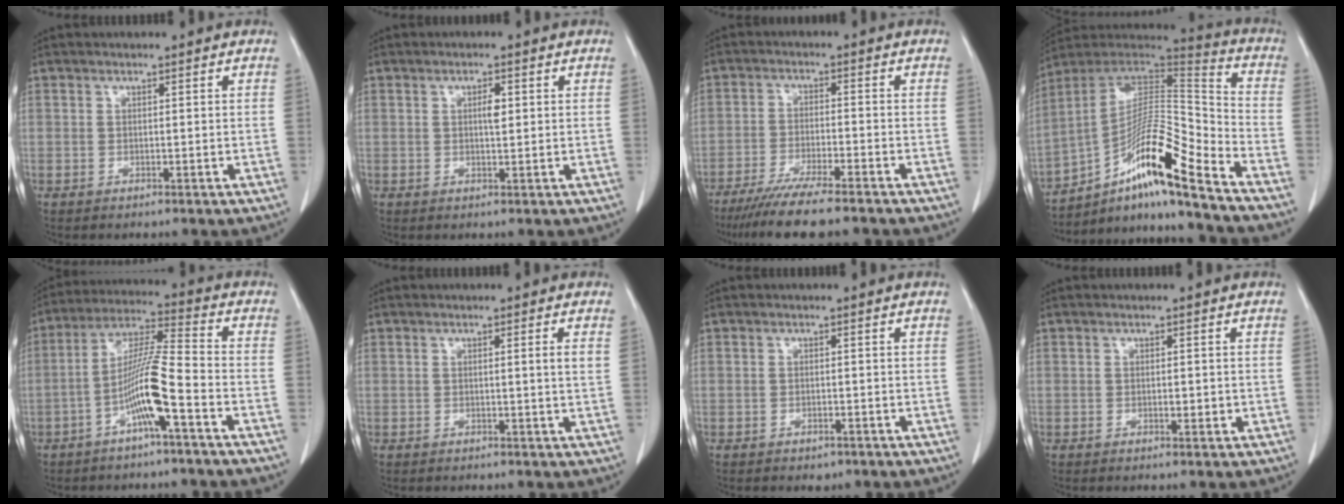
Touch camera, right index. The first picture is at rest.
{"total": 2.0, "force": [0.4, 0.5, 1.8], "torque": [-0.034, 0.001, 0.008]}
{"total": 10.8, "force": [-8.9, 0.3, 6.0], "torque": [-0.091, -0.027, -0.142]}
{"total": 18.6, "force": [-11.4, 1.2, 14.7], "torque": [-0.263, 0.009, -0.194]}
{"total": 10.0, "force": [-4.1, -0.2, 9.1], "torque": [-0.179, 0.012, -0.080]}
{"total": 1.7, "force": [0.4, -0.4, 1.6], "torque": [-0.024, -0.002, 0.006]}
{"total": 1.3, "force": [-0.8, 0.9, 0.6], "torque": [-0.012, 0.001, -0.002]}
{"total": 1.3, "force": [-0.2, 0.5, 1.2], "torque": [-0.019, -0.001, -0.001]}